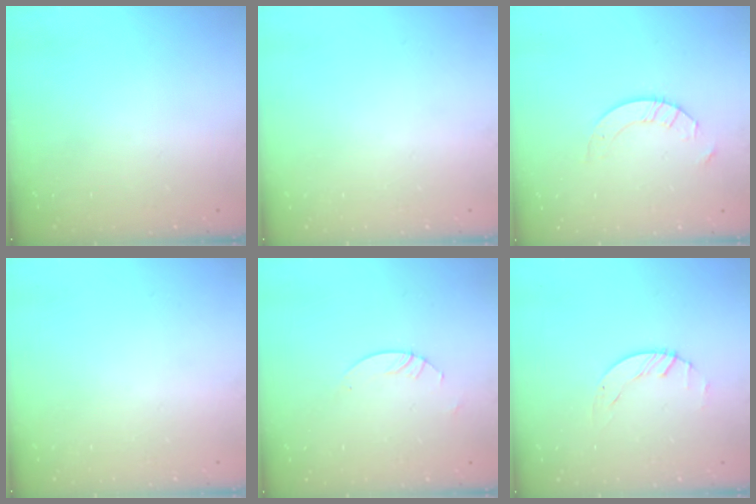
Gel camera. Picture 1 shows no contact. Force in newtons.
{"total": 0.0}
{"total": 4.9, "press": 4.9, "slide": 0.5}
{"total": 0.0}
{"total": 3.0, "press": 2.9, "slide": 0.3}
{"total": 0.8, "press": 0.8, "slide": 0.2}